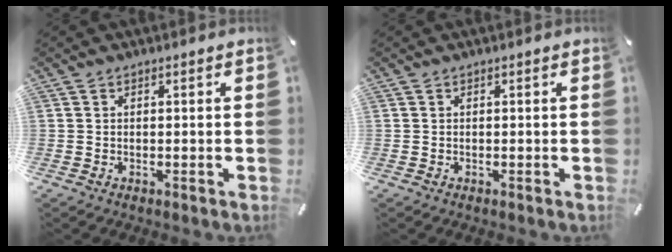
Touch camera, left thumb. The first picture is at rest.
{"total": 0.0}